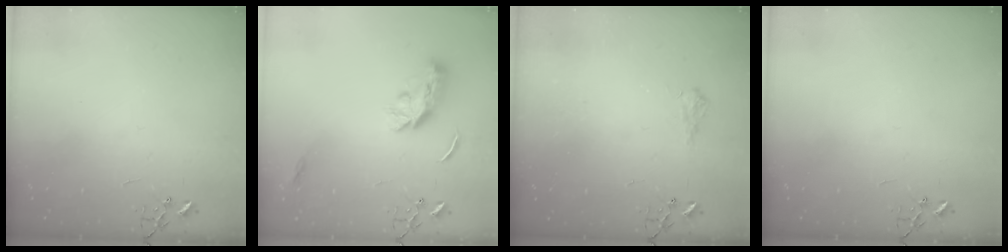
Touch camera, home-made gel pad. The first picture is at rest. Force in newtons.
{"total": 9.9, "press": 9.9, "slide": 0.3}
{"total": 6.2, "press": 6.2, "slide": 0.9}
{"total": 0.0}